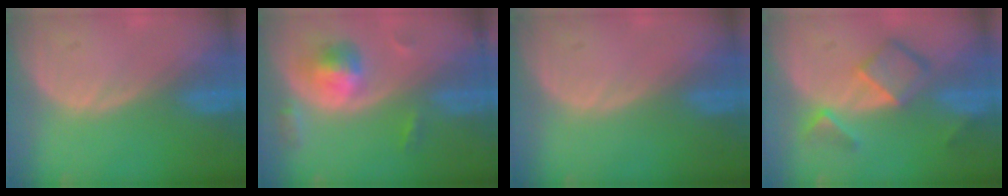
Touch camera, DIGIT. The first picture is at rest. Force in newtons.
{"total": 5.7, "press": 5.4, "slide": 1.8}
{"total": 0.0}
{"total": 7.2, "press": 6.2, "slide": 3.7}